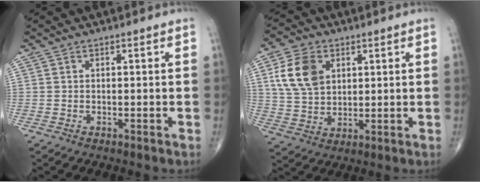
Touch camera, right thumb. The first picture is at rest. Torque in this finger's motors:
{"motor_torque": [0.80, 1.94, 0.10, -0.02, 0.37]}